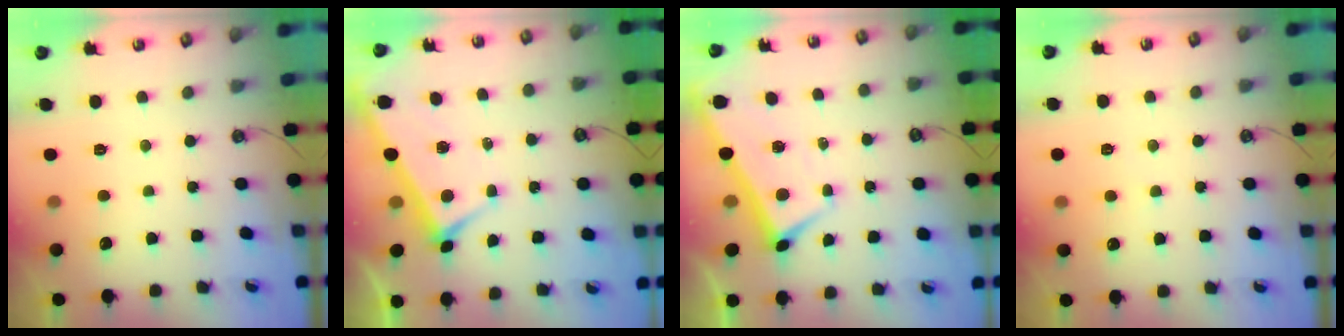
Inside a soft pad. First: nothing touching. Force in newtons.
{"total": 3.9, "press": 3.9, "slide": 0.4}
{"total": 1.9, "press": 1.9, "slide": 0.2}
{"total": 2.3, "press": 2.3, "slide": 0.2}